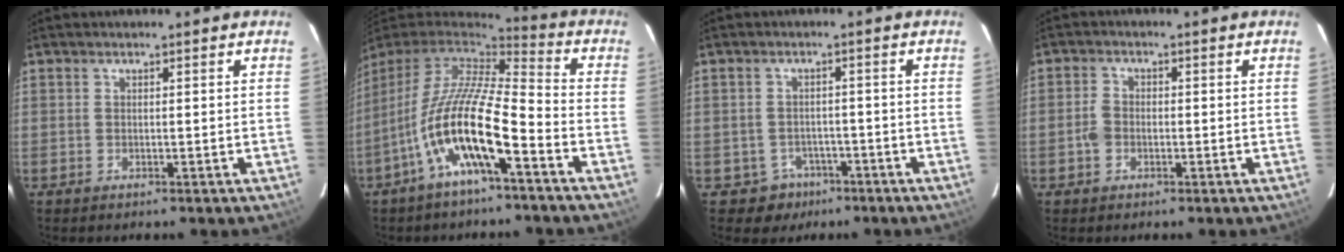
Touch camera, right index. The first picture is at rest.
{"total": 16.6, "force": [-7.0, 3.7, 14.6], "torque": [-0.269, -0.019, -0.138]}
{"total": 4.6, "force": [-2.6, 3.8, 0.0], "torque": [-0.013, 0.020, -0.030]}
{"total": 3.1, "force": [-0.9, 2.5, 1.6], "torque": [-0.034, 0.007, -0.017]}